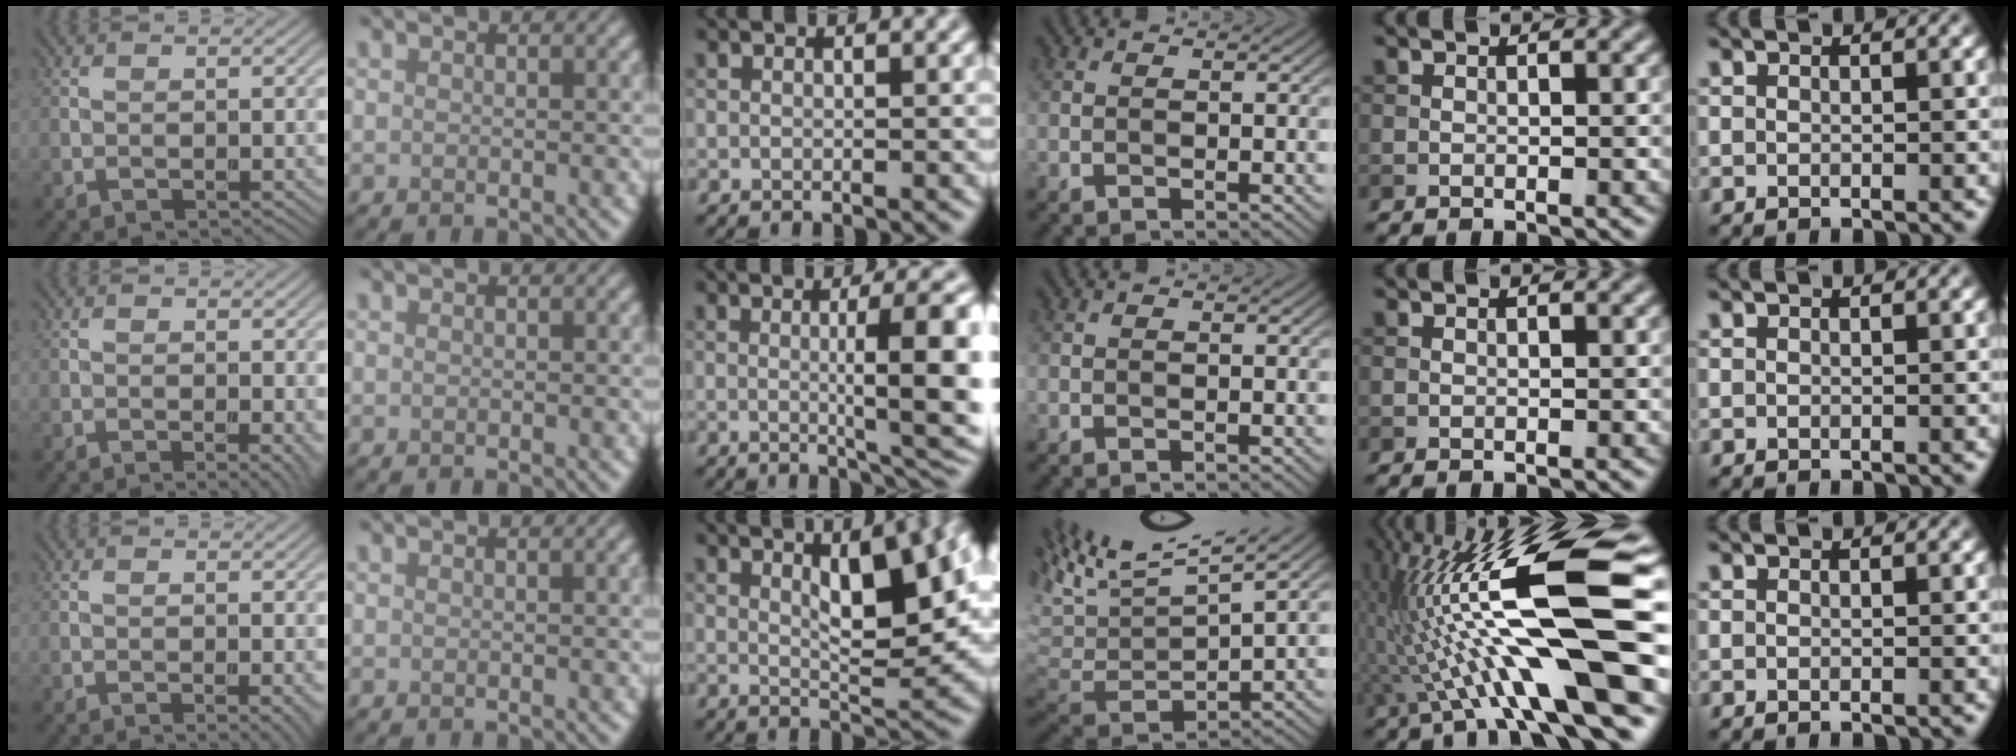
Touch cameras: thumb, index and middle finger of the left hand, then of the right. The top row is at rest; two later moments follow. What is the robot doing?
{"motion": "unscrew", "object": "dispenser bottle"}